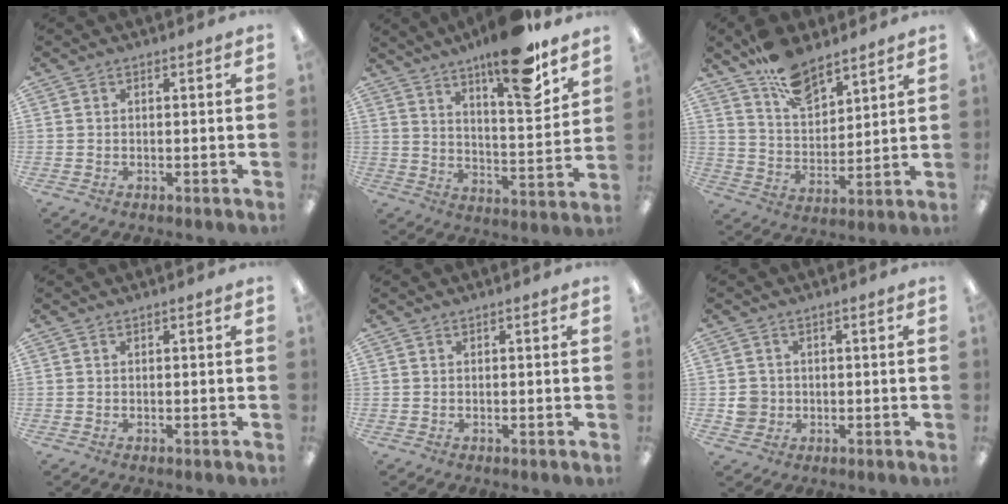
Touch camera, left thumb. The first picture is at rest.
{"total": 16.9, "force": [12.6, 3.9, 10.6], "torque": [-0.158, -0.084, 0.201]}
{"total": 11.7, "force": [9.3, 5.1, 4.9], "torque": [-0.085, -0.059, 0.173]}
{"total": 0.0}
{"total": 0.0}
{"total": 3.9, "force": [0.0, 3.8, 0.7], "torque": [-0.011, 0.007, 0.000]}